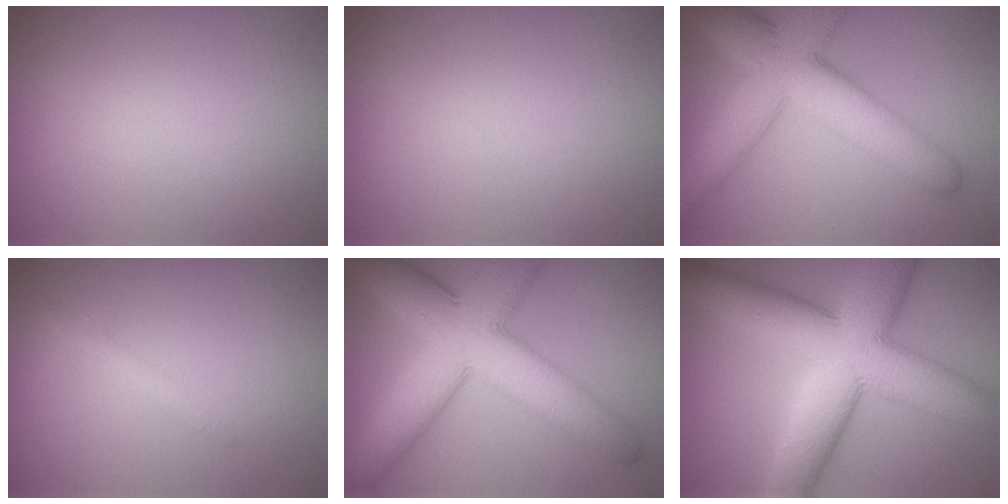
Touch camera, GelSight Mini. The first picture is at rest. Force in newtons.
{"total": 0.0}
{"total": 9.5, "press": 9.5, "slide": 0.2}
{"total": 1.5, "press": 1.5, "slide": 0.1}
{"total": 11.3, "press": 11.3, "slide": 0.3}
{"total": 12.0, "press": 12.0, "slide": 0.4}